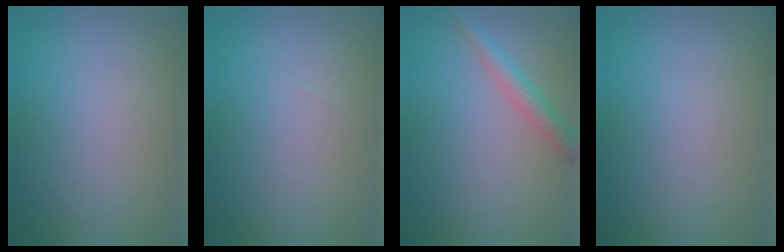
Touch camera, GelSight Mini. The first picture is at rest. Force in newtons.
{"total": 0.0}
{"total": 2.5, "press": 2.5, "slide": 0.1}
{"total": 0.0}